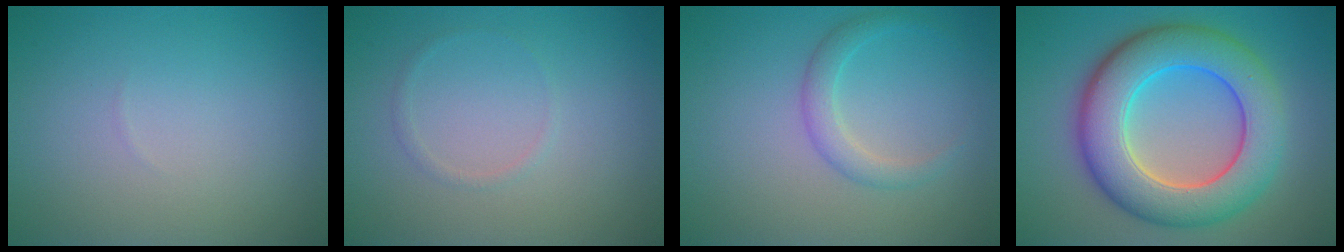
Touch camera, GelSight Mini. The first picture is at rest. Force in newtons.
{"total": 0.7, "press": 0.7, "slide": 0.0}
{"total": 2.0, "press": 2.0, "slide": 0.1}
{"total": 10.1, "press": 10.0, "slide": 0.4}